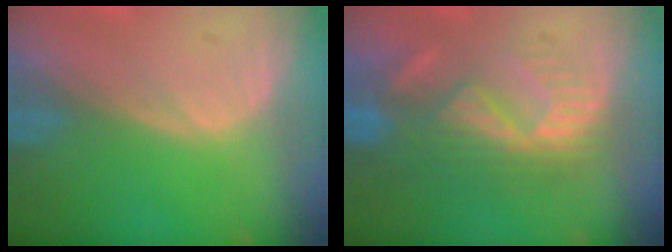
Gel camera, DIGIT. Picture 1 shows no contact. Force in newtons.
{"total": 8.6, "press": 8.1, "slide": 2.9}